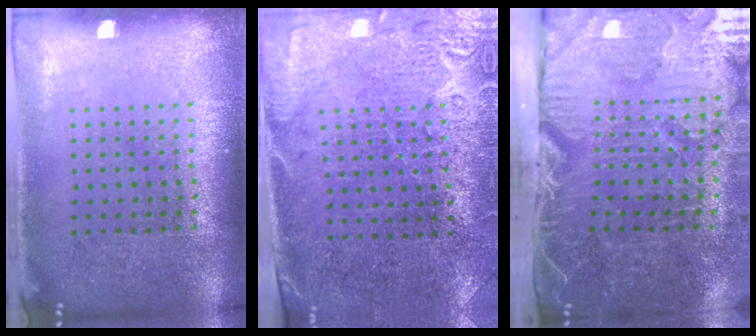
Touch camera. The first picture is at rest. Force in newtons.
{"total": 2.8, "press": 2.5, "slide": 1.3}
{"total": 5.2, "press": 4.4, "slide": 2.8}